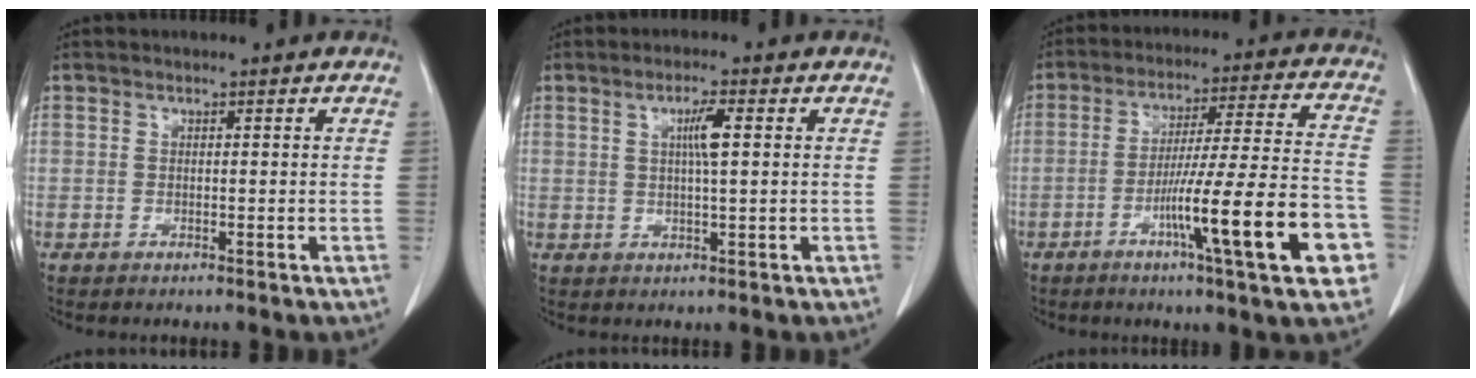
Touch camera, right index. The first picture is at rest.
{"total": 3.7, "force": [0.8, 0.2, 3.6], "torque": [-0.062, 0.001, 0.013]}
{"total": 17.8, "force": [-7.1, 0.3, 16.4], "torque": [-0.227, 0.002, -0.104]}